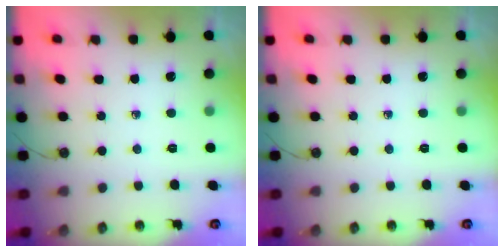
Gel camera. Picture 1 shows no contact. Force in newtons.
{"total": 0.0}